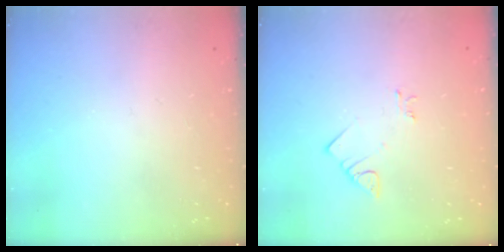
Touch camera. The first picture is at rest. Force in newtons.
{"total": 2.9, "press": 2.9, "slide": 0.3}